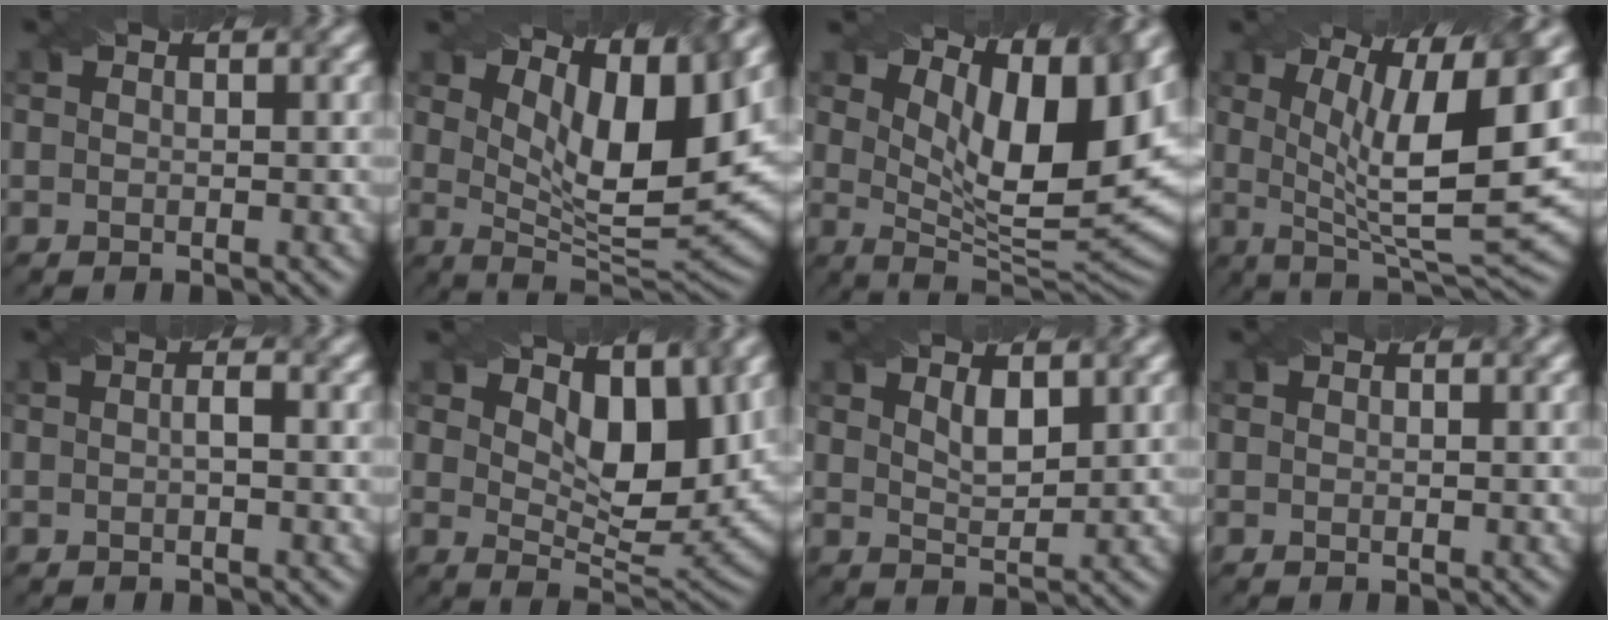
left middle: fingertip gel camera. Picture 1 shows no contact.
{"total": 9.7, "force": [4.6, 3.1, 7.9], "torque": [-0.134, -0.007, 0.080]}
{"total": 11.3, "force": [4.8, 3.9, 9.5], "torque": [-0.146, -0.006, 0.082]}
{"total": 11.3, "force": [2.1, 3.0, 10.7], "torque": [-0.162, -0.005, 0.038]}
{"total": 1.0, "force": [-0.1, 0.2, 0.9], "torque": [-0.015, -0.003, 0.000]}
{"total": 7.1, "force": [3.5, 3.3, 5.2], "torque": [-0.080, -0.013, 0.058]}
{"total": 2.1, "force": [1.2, 0.8, 1.5], "torque": [-0.029, -0.004, 0.025]}
{"total": 0.0}